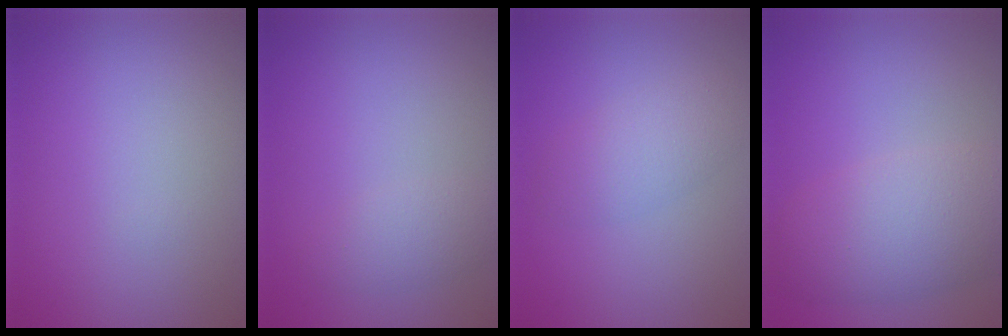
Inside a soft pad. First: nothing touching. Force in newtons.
{"total": 1.9, "press": 1.9, "slide": 0.1}
{"total": 2.7, "press": 2.7, "slide": 0.3}
{"total": 6.1, "press": 6.1, "slide": 0.3}